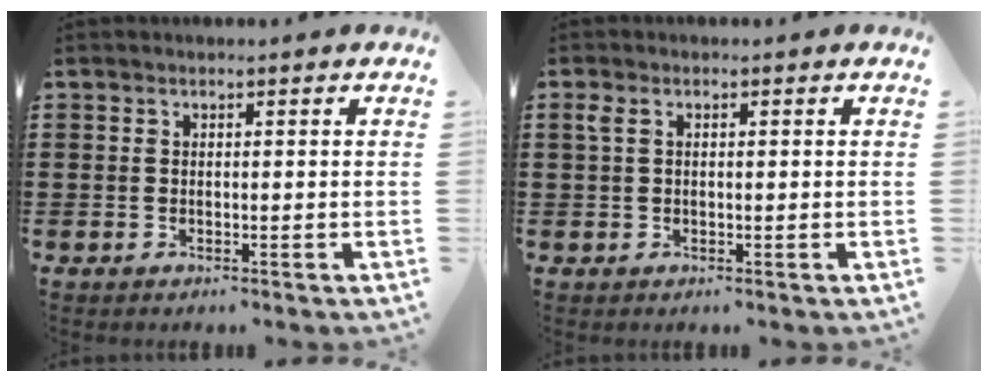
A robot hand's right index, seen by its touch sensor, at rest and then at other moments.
{"total": 1.7, "force": [0.3, 0.9, 1.4], "torque": [-0.038, 0.005, 0.002]}